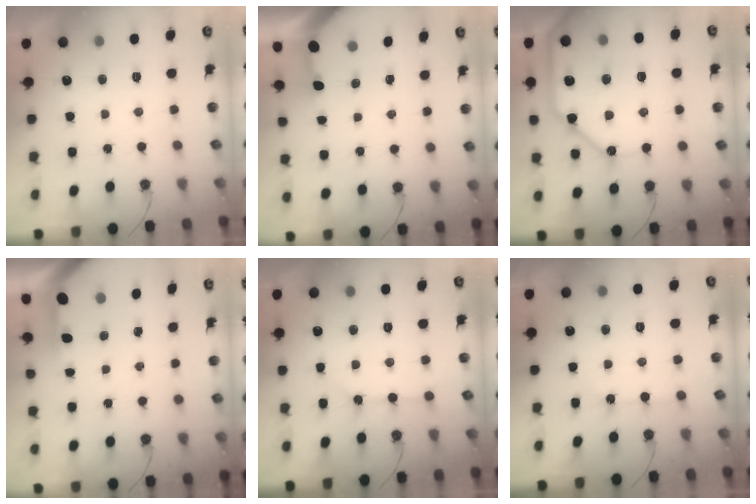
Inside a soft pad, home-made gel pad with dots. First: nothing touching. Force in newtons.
{"total": 2.8, "press": 2.8, "slide": 0.3}
{"total": 21.1, "press": 20.9, "slide": 2.9}
{"total": 3.9, "press": 3.9, "slide": 0.3}
{"total": 2.4, "press": 2.4, "slide": 0.2}
{"total": 2.6, "press": 2.5, "slide": 0.5}